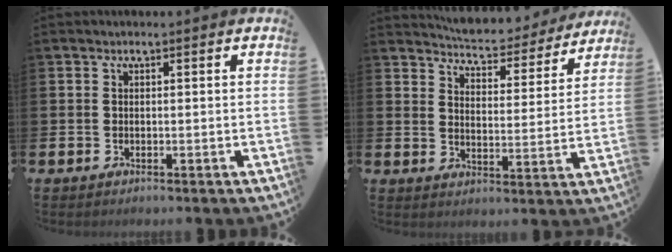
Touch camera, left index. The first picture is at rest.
{"total": 5.9, "force": [5.8, 0.8, 0.8], "torque": [-0.039, -0.044, 0.100]}